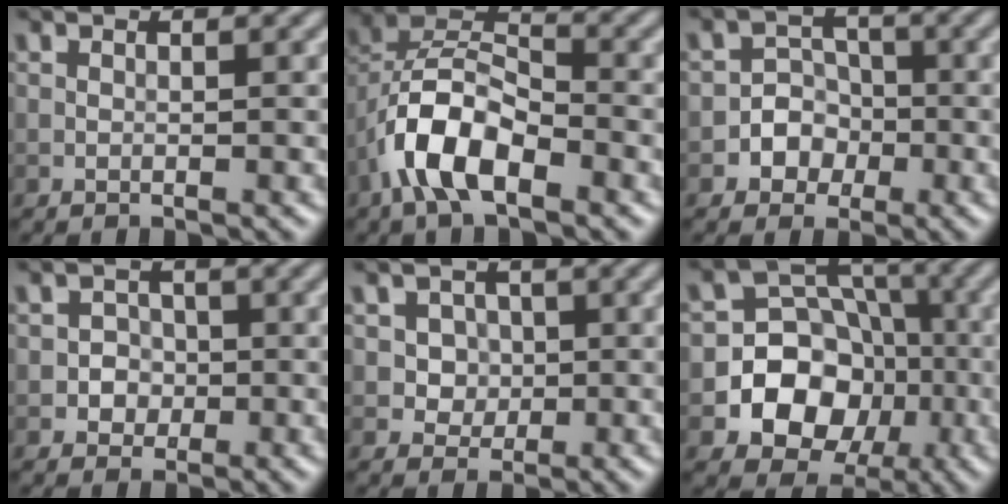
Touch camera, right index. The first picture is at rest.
{"total": 7.2, "force": [-3.6, 3.4, 5.2], "torque": [-0.093, 0.011, -0.074]}
{"total": 3.6, "force": [-1.4, 3.2, 0.8], "torque": [0.021, 0.009, -0.043]}
{"total": 1.9, "force": [-0.4, 1.8, 0.5], "torque": [0.016, 0.000, -0.016]}
{"total": 2.8, "force": [0.4, 2.5, 1.2], "torque": [-0.006, 0.002, 0.005]}
{"total": 9.0, "force": [-2.5, 7.8, 3.7], "torque": [-0.035, 0.011, -0.077]}